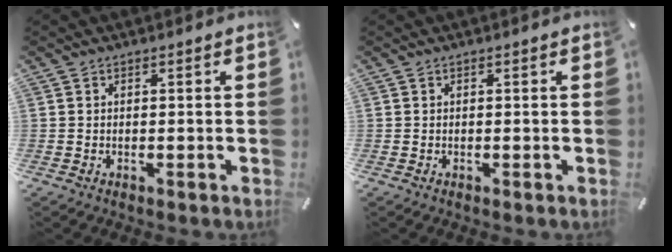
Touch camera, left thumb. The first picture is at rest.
{"total": 0.0}